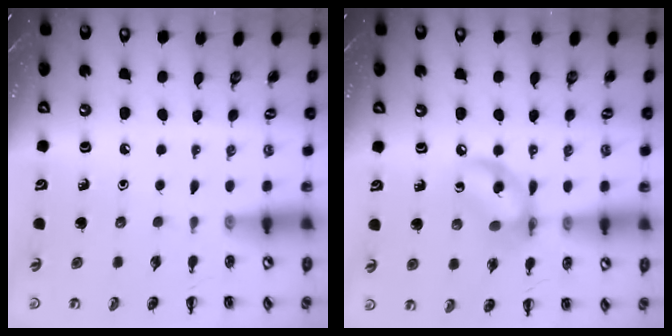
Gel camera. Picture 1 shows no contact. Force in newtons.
{"total": 10.3, "press": 10.1, "slide": 2.3}